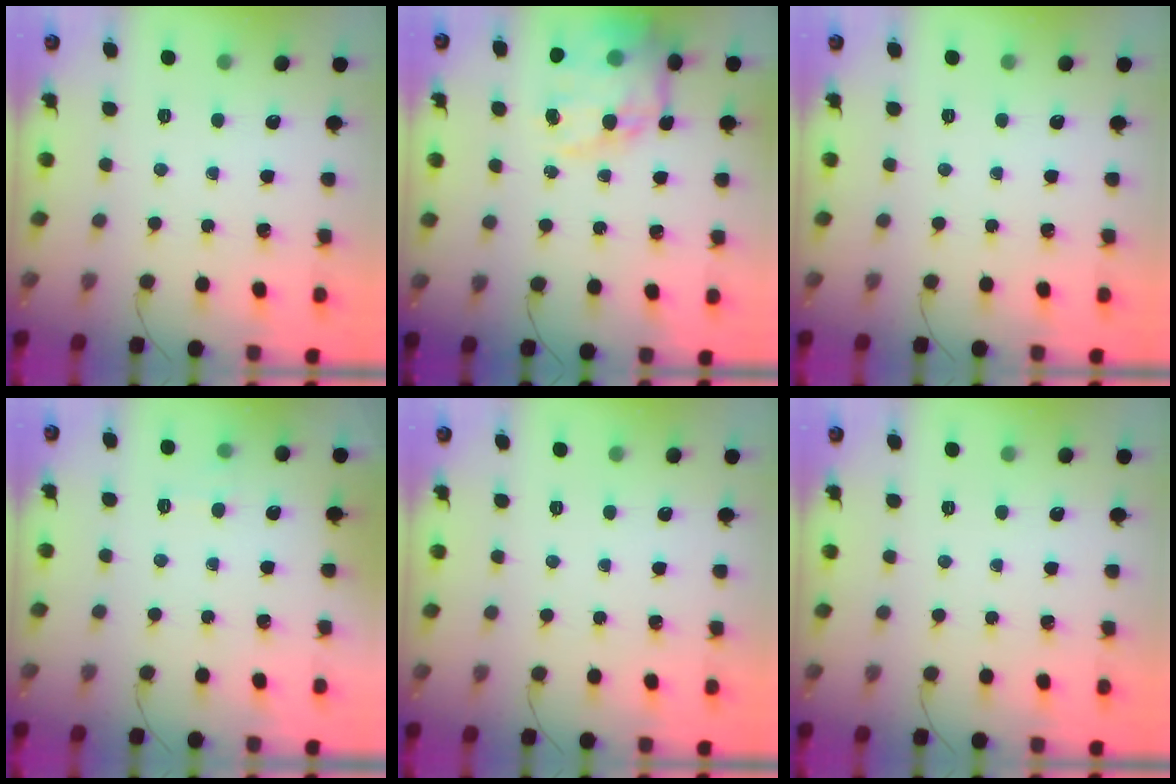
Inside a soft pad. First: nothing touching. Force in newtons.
{"total": 20.7, "press": 20.2, "slide": 4.4}
{"total": 0.0}
{"total": 5.6, "press": 5.3, "slide": 1.7}
{"total": 0.0}
{"total": 0.0}